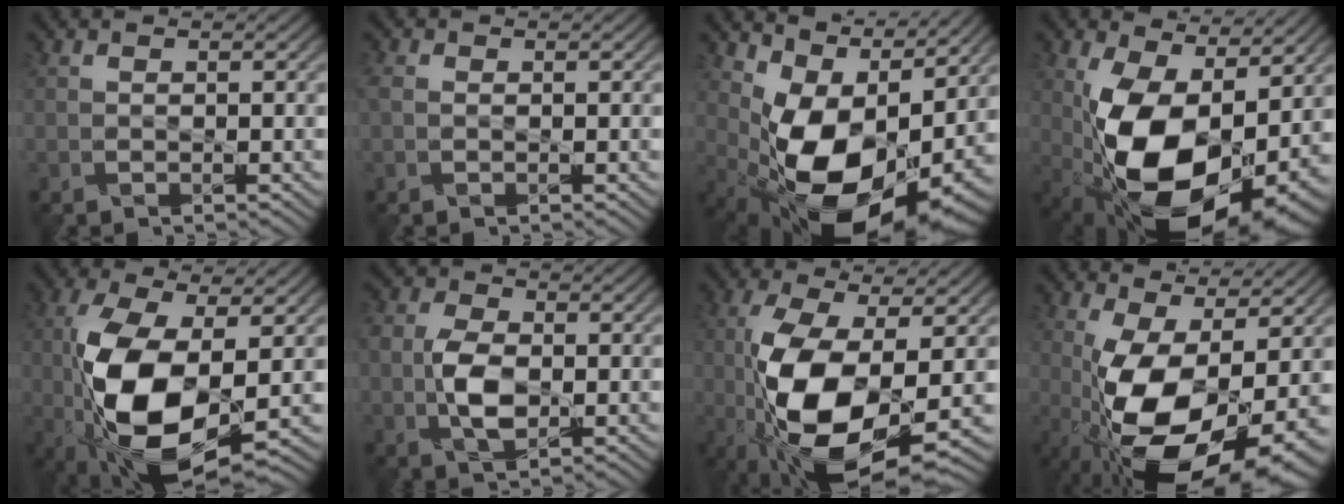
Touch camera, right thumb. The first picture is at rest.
{"total": 1.7, "force": [-0.1, 1.3, 1.1], "torque": [-0.032, -0.003, 0.000]}
{"total": 15.7, "force": [1.4, 9.5, 12.4], "torque": [-0.190, -0.020, 0.045]}
{"total": 16.9, "force": [-1.2, 9.5, 13.9], "torque": [-0.244, -0.034, -0.009]}
{"total": 13.5, "force": [-1.8, 6.0, 11.9], "torque": [-0.267, -0.008, -0.032]}
{"total": 5.7, "force": [-0.8, 3.3, 4.5], "torque": [-0.103, 0.002, -0.021]}
{"total": 14.2, "force": [-3.1, 5.8, 12.6], "torque": [-0.267, -0.014, -0.053]}
{"total": 16.2, "force": [-3.9, 7.2, 14.0], "torque": [-0.259, -0.012, -0.056]}